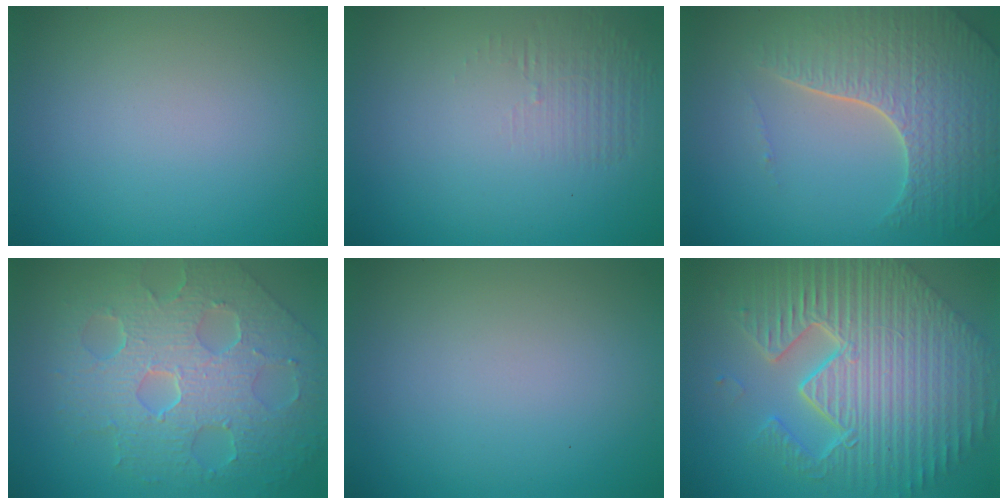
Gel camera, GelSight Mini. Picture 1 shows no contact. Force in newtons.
{"total": 1.2, "press": 0.1, "slide": 1.2}
{"total": 6.5, "press": 5.0, "slide": 4.2}
{"total": 8.8, "press": 6.1, "slide": 6.4}
{"total": 0.0}
{"total": 11.5, "press": 7.5, "slide": 8.6}